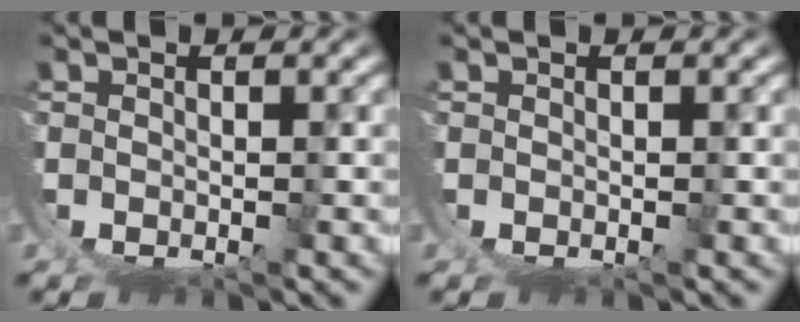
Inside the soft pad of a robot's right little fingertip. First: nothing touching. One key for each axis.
{"total": 0.0}